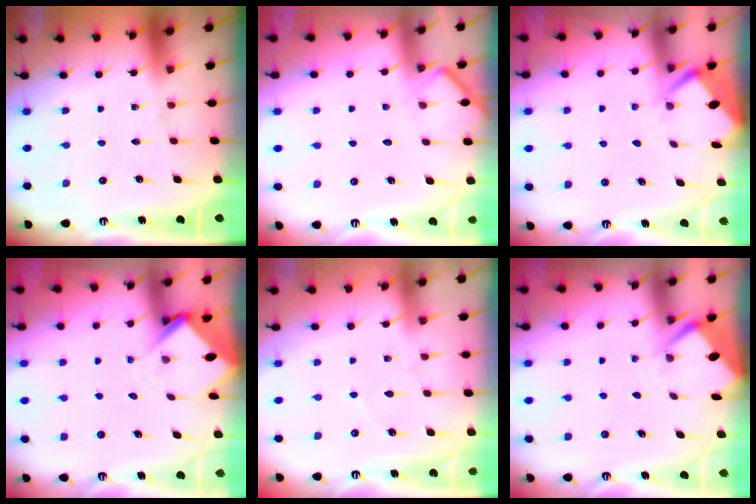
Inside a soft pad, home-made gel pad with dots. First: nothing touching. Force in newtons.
{"total": 5.6, "press": 5.6, "slide": 0.5}
{"total": 2.7, "press": 2.7, "slide": 0.4}
{"total": 3.5, "press": 3.4, "slide": 0.3}
{"total": 5.0, "press": 5.0, "slide": 0.6}
{"total": 2.7, "press": 2.6, "slide": 0.3}